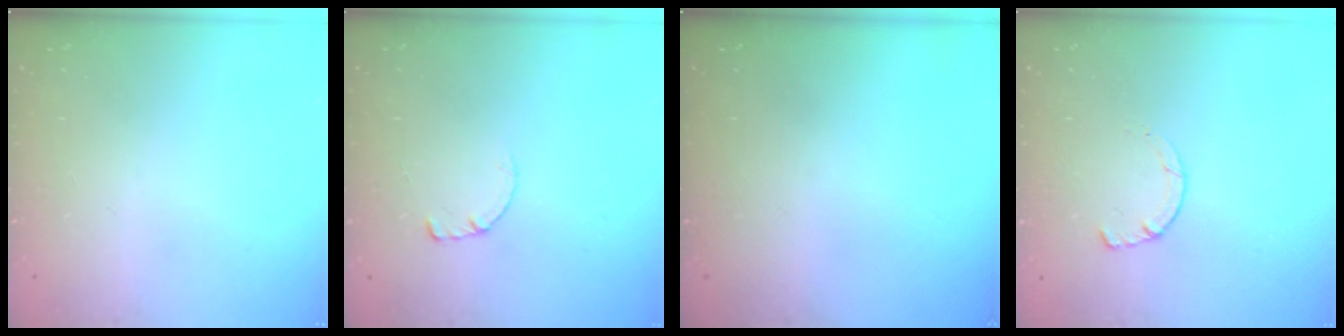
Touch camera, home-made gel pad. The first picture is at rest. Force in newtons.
{"total": 0.7, "press": 0.7, "slide": 0.2}
{"total": 0.0}
{"total": 1.8, "press": 1.7, "slide": 0.3}